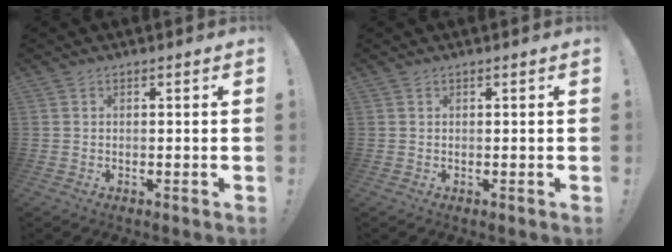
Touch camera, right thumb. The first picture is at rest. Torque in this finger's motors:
{"motor_torque": [-0.01, -0.01, 0.05, 0.04, 0.00]}